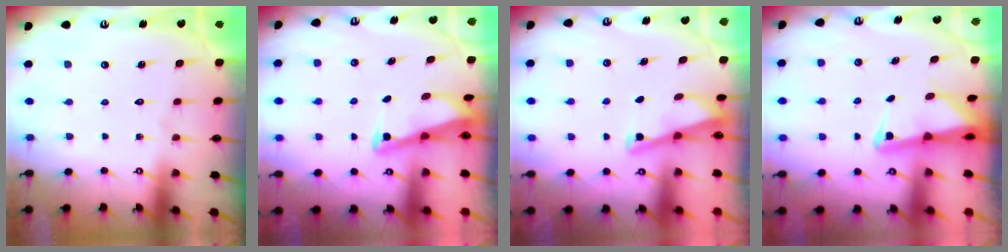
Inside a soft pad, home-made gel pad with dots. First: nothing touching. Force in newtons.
{"total": 2.8, "press": 2.8, "slide": 0.3}
{"total": 2.8, "press": 2.8, "slide": 0.2}
{"total": 2.3, "press": 2.3, "slide": 0.5}